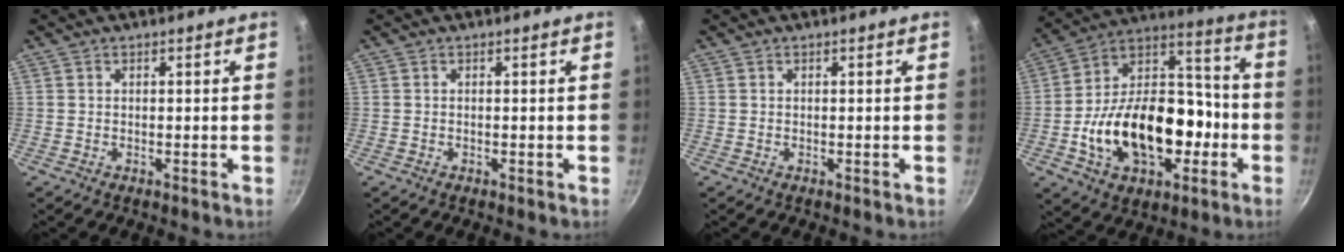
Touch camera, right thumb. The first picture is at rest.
{"total": 0.0}
{"total": 0.0}
{"total": 25.1, "force": [-6.4, 16.0, 18.2], "torque": [-0.266, 0.066, -0.097]}